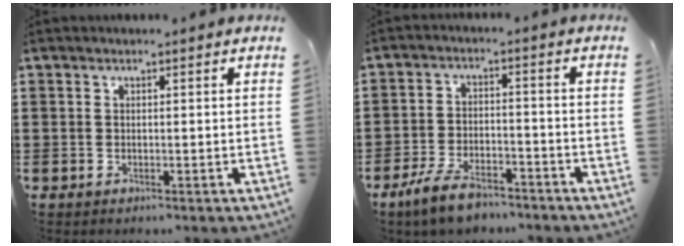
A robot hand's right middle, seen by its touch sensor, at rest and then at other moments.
{"total": 6.4, "force": [-5.1, 2.1, 3.2], "torque": [-0.068, 0.007, -0.099]}